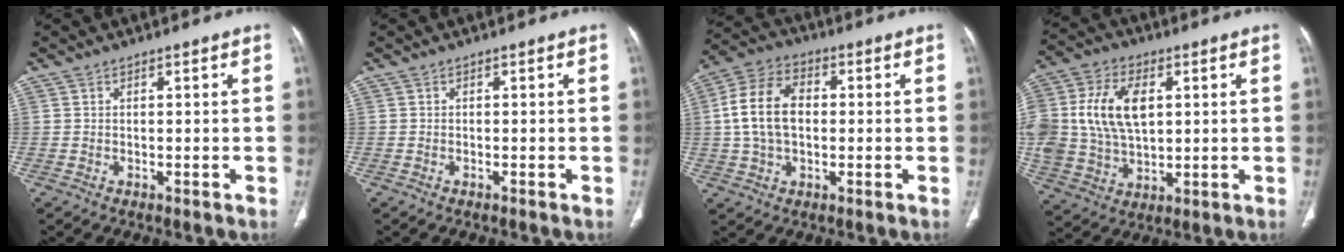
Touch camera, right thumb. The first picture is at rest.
{"total": 0.0}
{"total": 12.2, "force": [0.6, 8.2, 9.1], "torque": [-0.172, 0.025, 0.006]}
{"total": 18.2, "force": [3.3, 12.0, 13.2], "torque": [-0.277, 0.000, 0.068]}